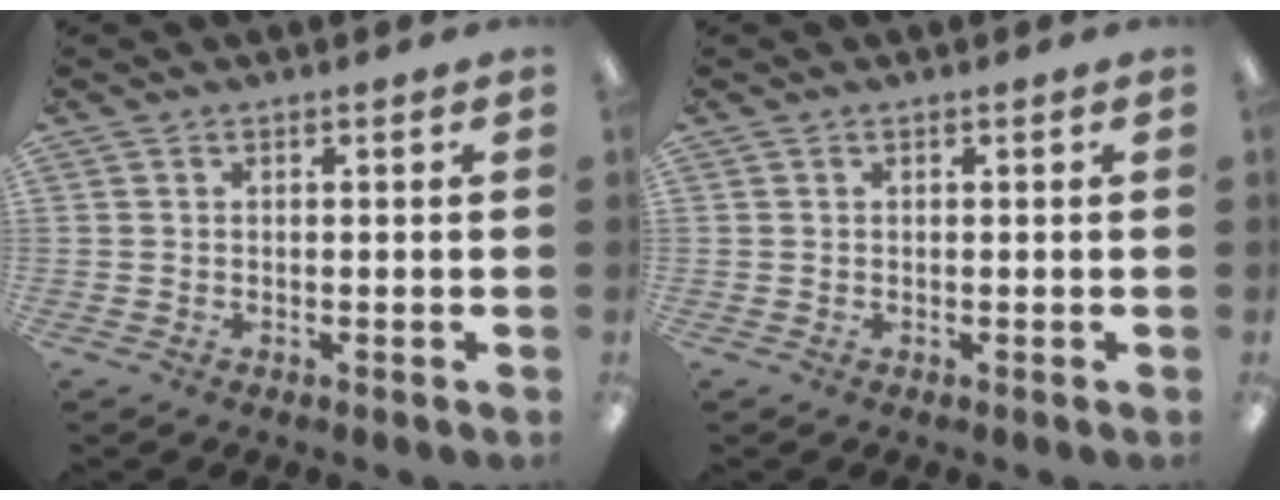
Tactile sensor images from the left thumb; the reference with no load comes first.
{"total": 0.0}